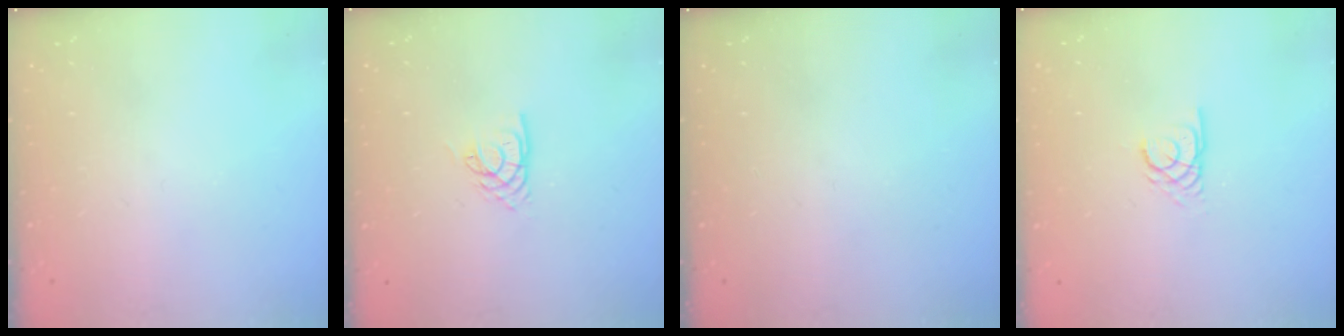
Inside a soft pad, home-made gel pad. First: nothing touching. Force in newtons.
{"total": 3.2, "press": 3.2, "slide": 0.2}
{"total": 0.0}
{"total": 2.7, "press": 2.7, "slide": 0.1}